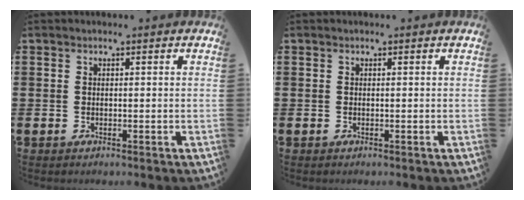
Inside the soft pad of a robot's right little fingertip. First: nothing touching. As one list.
[{"total": 0.0}]